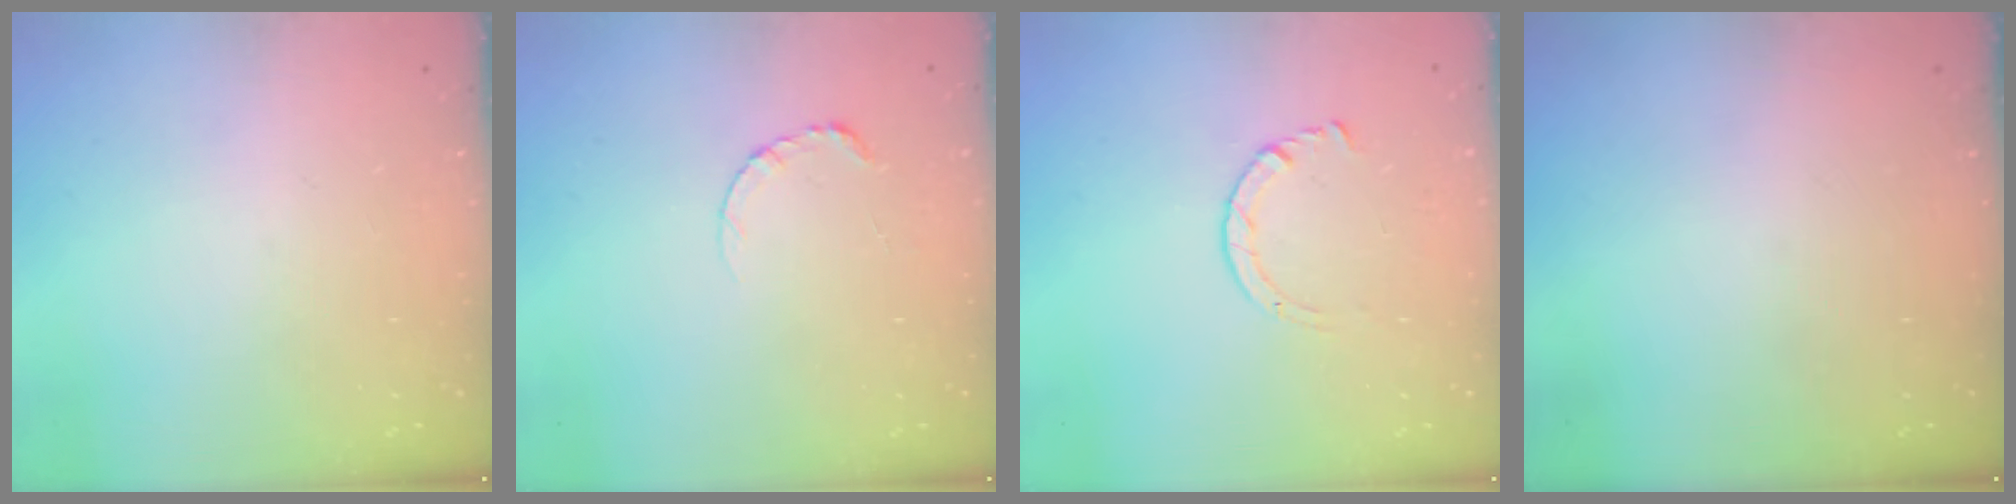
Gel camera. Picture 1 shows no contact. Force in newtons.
{"total": 3.4, "press": 3.4, "slide": 0.4}
{"total": 2.9, "press": 2.8, "slide": 0.3}
{"total": 0.0}